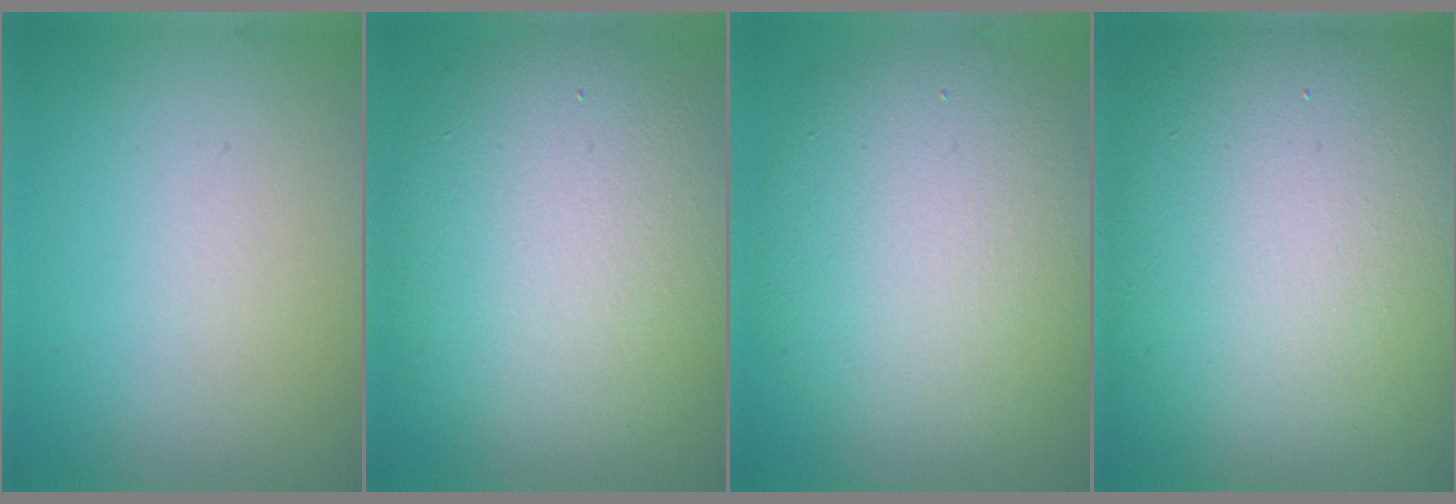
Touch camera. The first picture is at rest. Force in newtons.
{"total": 12.3, "press": 12.3, "slide": 0.7}
{"total": 10.1, "press": 10.1, "slide": 0.7}
{"total": 21.1, "press": 21.0, "slide": 1.4}